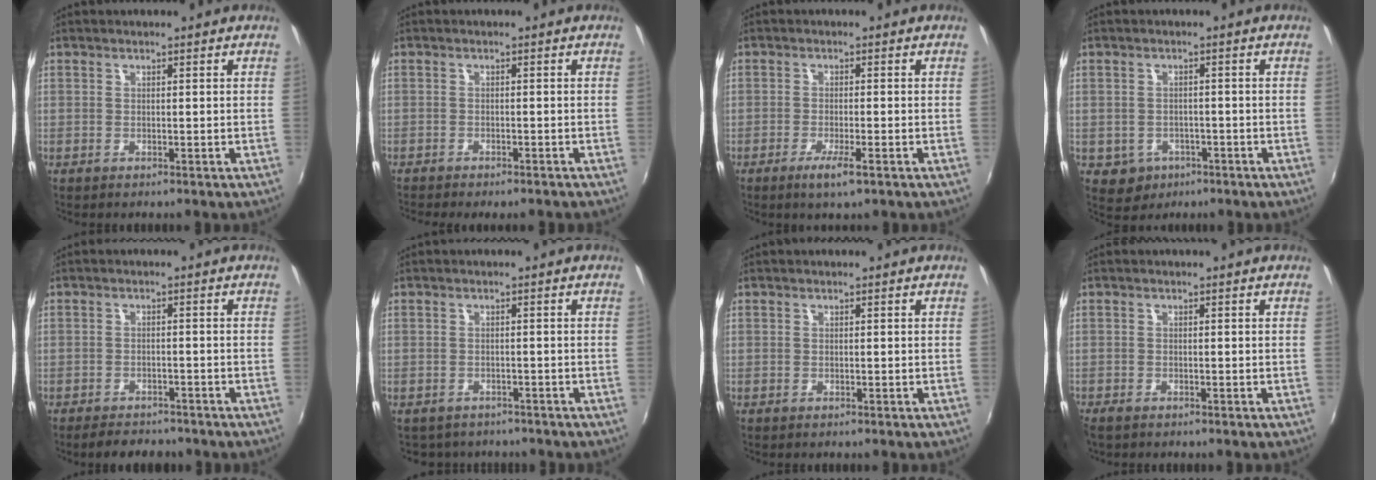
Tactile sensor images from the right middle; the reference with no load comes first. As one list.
[{"total": 3.5, "force": [-3.1, 0.5, 1.6], "torque": [-0.039, -0.019, -0.048]}, {"total": 3.8, "force": [-1.9, 0.0, 3.2], "torque": [-0.068, -0.011, -0.039]}, {"total": 4.6, "force": [-1.7, 4.1, 1.3], "torque": [-0.037, 0.000, -0.015]}, {"total": 5.7, "force": [-4.9, 2.0, 2.0], "torque": [-0.053, -0.008, -0.073]}, {"total": 3.7, "force": [-3.1, 1.9, 0.6], "torque": [-0.018, -0.013, -0.043]}, {"total": 0.0}, {"total": 1.2, "force": [-1.0, 0.4, 0.5], "torque": [-0.012, -0.005, -0.020]}]